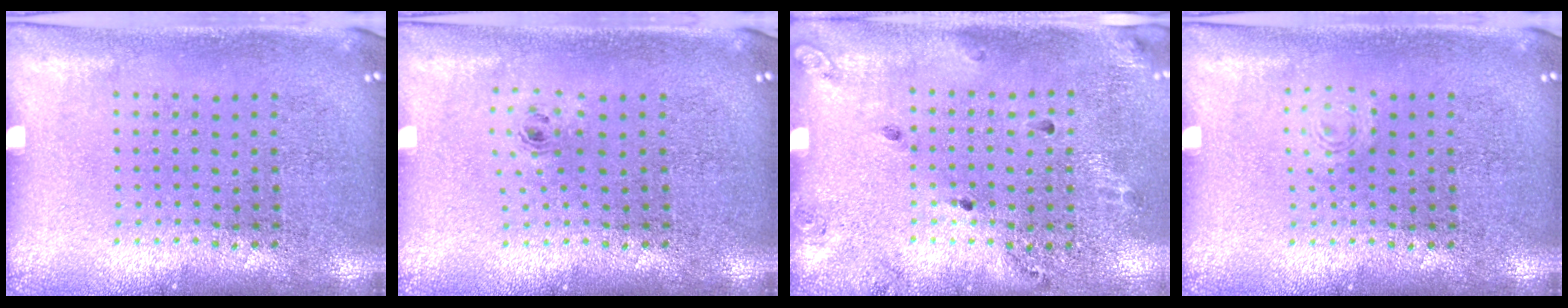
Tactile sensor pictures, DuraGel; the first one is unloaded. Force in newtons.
{"total": 0.6, "press": 0.3, "slide": 0.6}
{"total": 1.6, "press": 1.2, "slide": 1.1}
{"total": 0.6, "press": 0.6, "slide": 0.1}